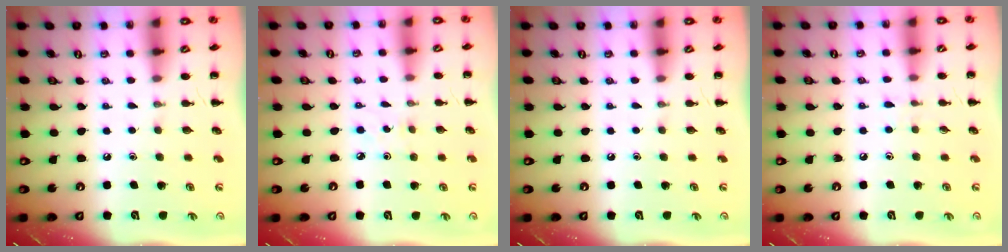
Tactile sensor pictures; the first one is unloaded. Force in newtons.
{"total": 2.1, "press": 2.0, "slide": 0.7}
{"total": 0.0}
{"total": 3.7, "press": 3.4, "slide": 1.6}